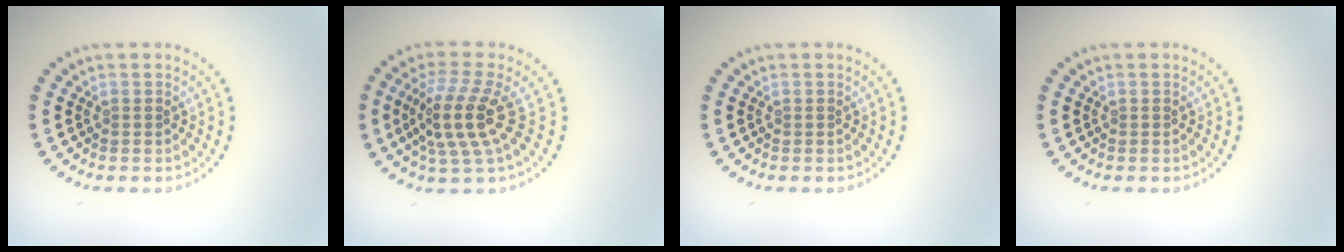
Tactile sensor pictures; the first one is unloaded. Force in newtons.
{"total": 4.5, "press": 3.6, "slide": 2.6}
{"total": 0.0}
{"total": 0.0}